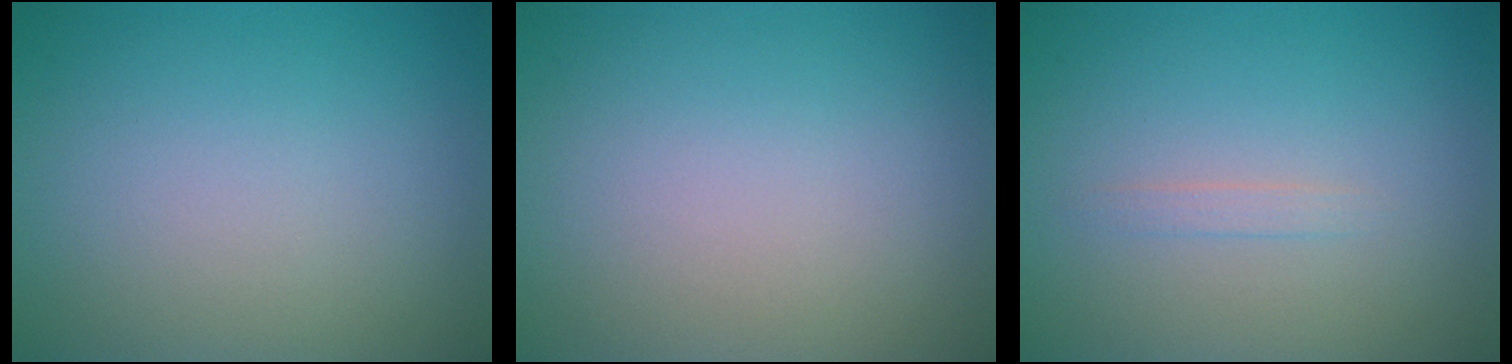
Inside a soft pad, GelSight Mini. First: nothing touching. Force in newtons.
{"total": 0.0}
{"total": 0.7, "press": 0.7, "slide": 0.0}